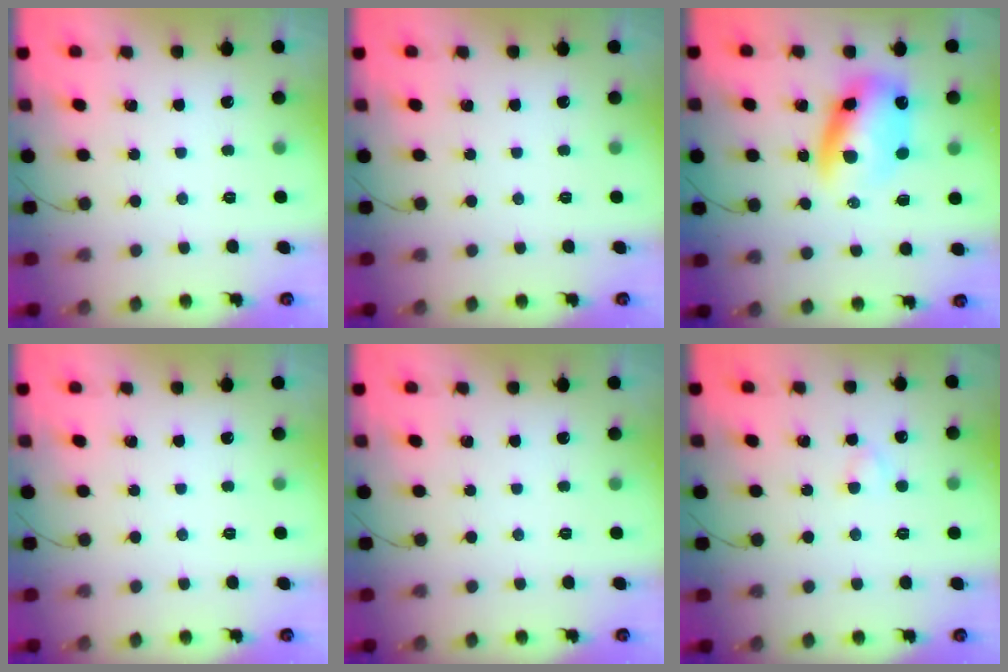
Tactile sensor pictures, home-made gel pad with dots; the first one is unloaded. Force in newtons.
{"total": 0.0}
{"total": 10.4, "press": 10.2, "slide": 2.3}
{"total": 0.0}
{"total": 0.0}
{"total": 2.1, "press": 1.9, "slide": 0.9}